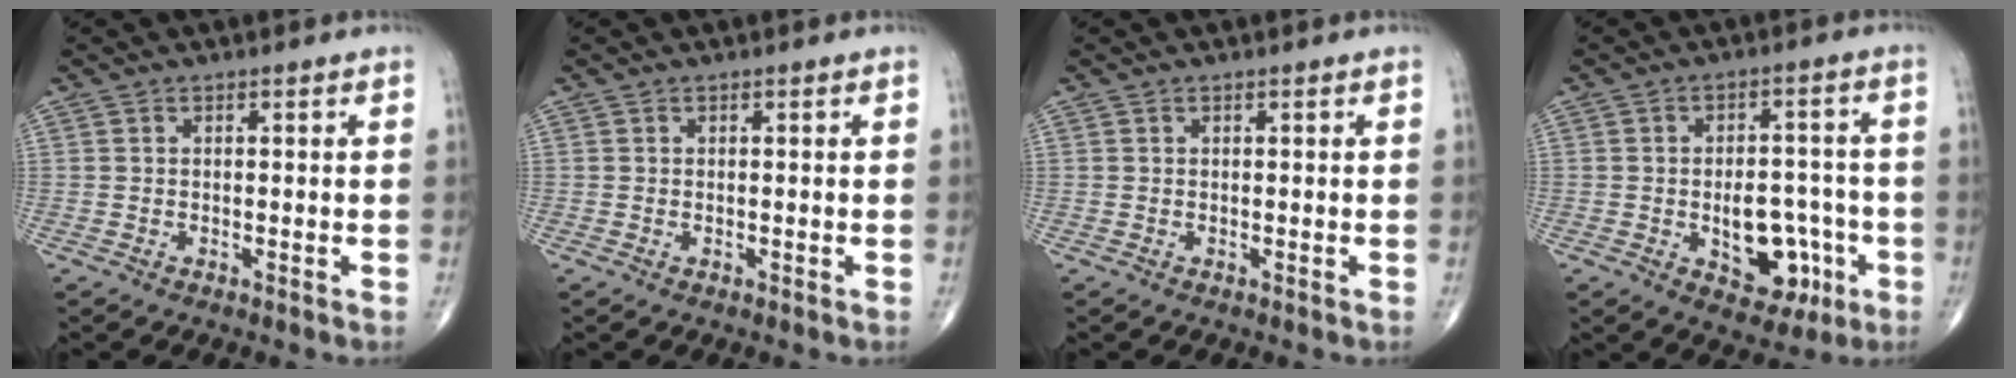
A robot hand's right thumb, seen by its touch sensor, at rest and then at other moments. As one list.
[{"total": 0.0}, {"total": 0.0}, {"total": 11.6, "force": [-3.5, 7.2, 8.4], "torque": [-0.081, 0.029, -0.036]}]